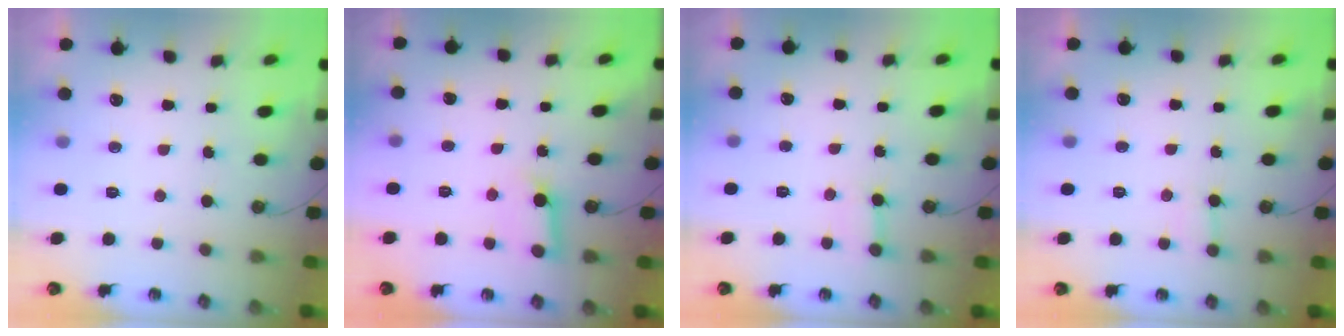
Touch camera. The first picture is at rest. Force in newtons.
{"total": 7.9, "press": 7.9, "slide": 0.9}
{"total": 3.7, "press": 3.7, "slide": 0.3}
{"total": 6.1, "press": 6.1, "slide": 0.4}